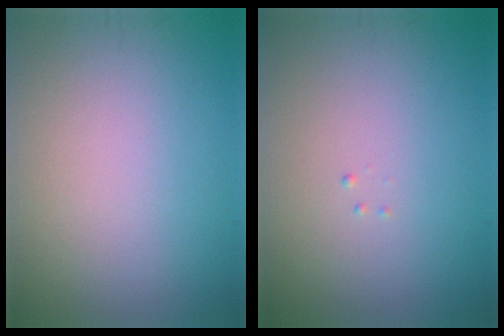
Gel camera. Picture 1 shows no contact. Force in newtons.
{"total": 0.0}